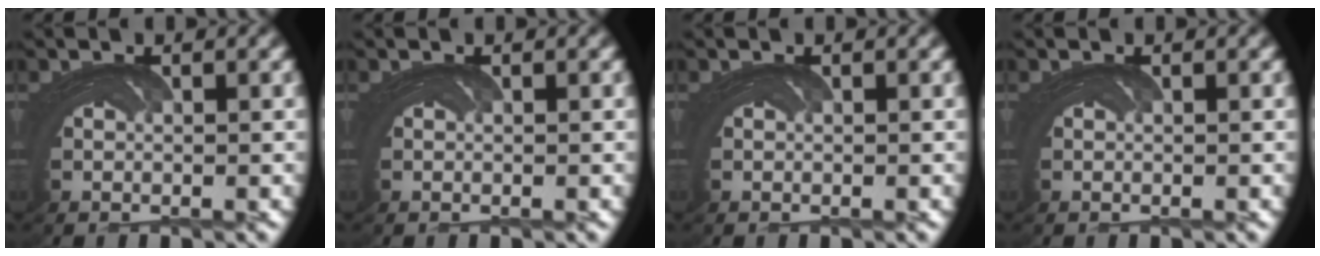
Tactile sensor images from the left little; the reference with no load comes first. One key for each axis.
{"total": 0.0}
{"total": 0.0}
{"total": 0.0}